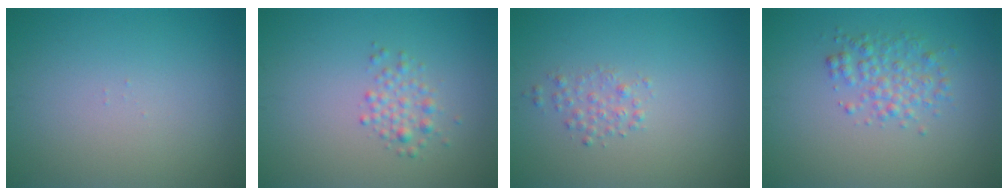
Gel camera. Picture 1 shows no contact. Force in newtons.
{"total": 1.8, "press": 1.8, "slide": 0.1}
{"total": 1.3, "press": 1.3, "slide": 0.0}
{"total": 2.6, "press": 2.6, "slide": 0.0}